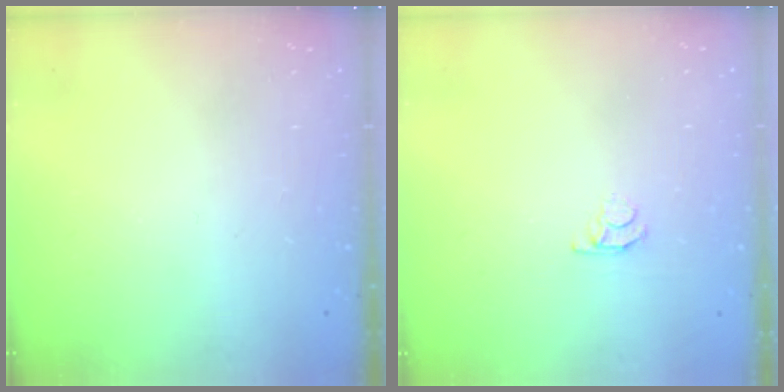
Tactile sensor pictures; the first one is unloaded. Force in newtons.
{"total": 3.1, "press": 3.1, "slide": 0.3}